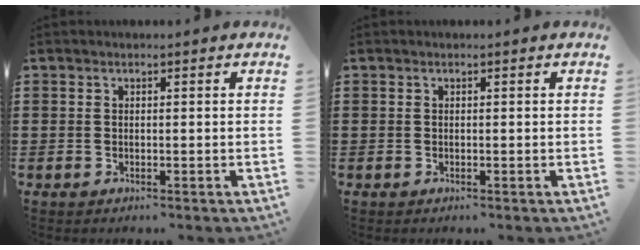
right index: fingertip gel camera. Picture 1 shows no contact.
{"total": 0.0}